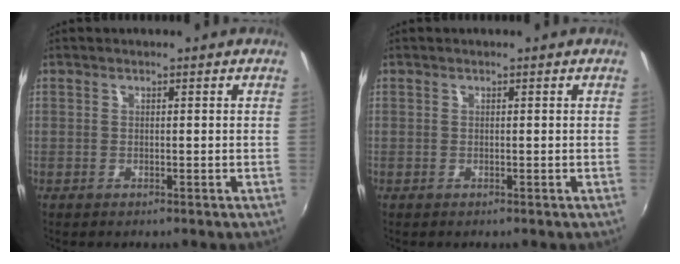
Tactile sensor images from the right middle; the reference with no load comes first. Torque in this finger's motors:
{"motor_torque": [-0.05, 0.05, 0.00, 0.00]}